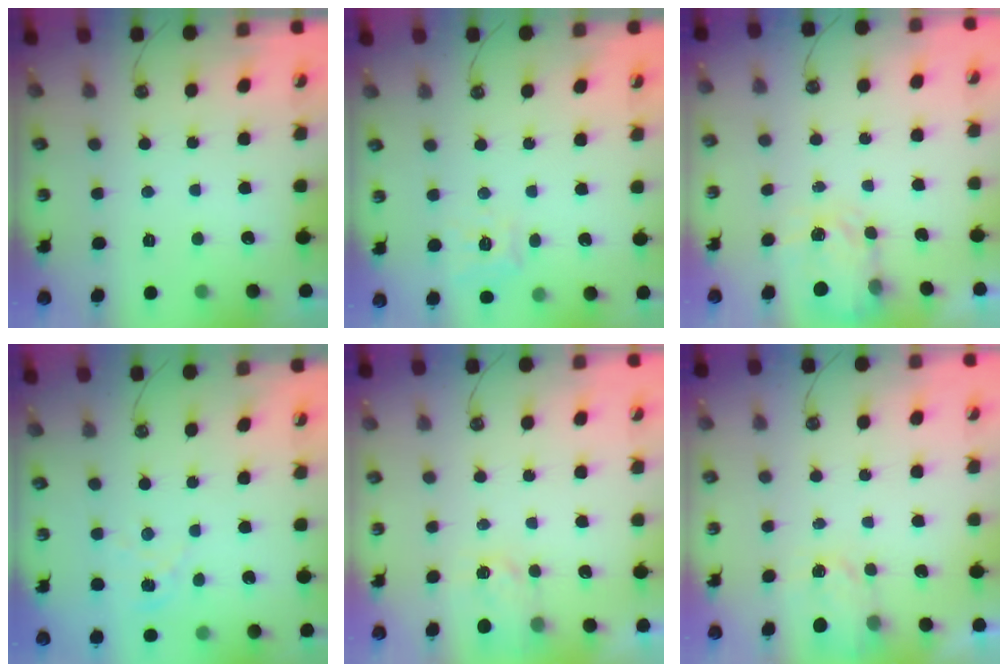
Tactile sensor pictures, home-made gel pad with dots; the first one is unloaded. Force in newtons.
{"total": 10.2, "press": 10.1, "slide": 1.2}
{"total": 3.9, "press": 3.9, "slide": 0.7}
{"total": 1.6, "press": 1.6, "slide": 0.2}
{"total": 3.0, "press": 2.9, "slide": 0.3}
{"total": 2.6, "press": 2.5, "slide": 0.4}